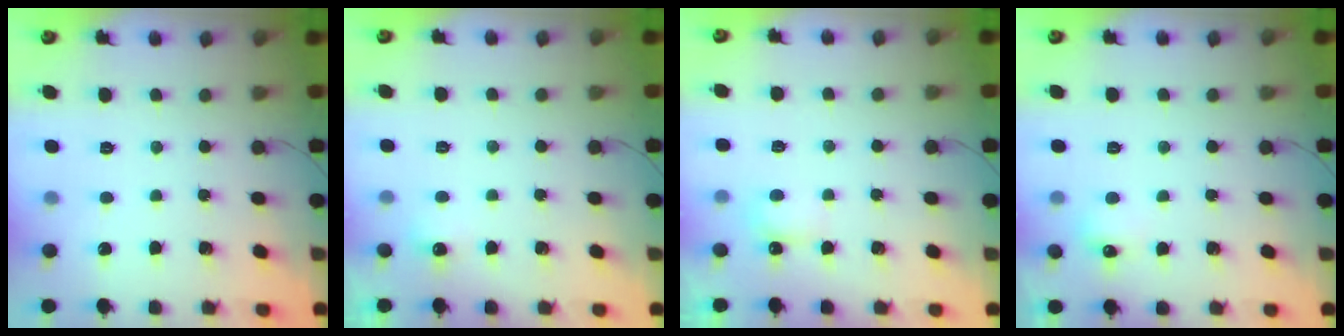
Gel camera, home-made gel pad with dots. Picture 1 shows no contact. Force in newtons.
{"total": 3.7, "press": 3.6, "slide": 1.1}
{"total": 3.6, "press": 3.5, "slide": 1.1}
{"total": 4.7, "press": 4.5, "slide": 1.2}